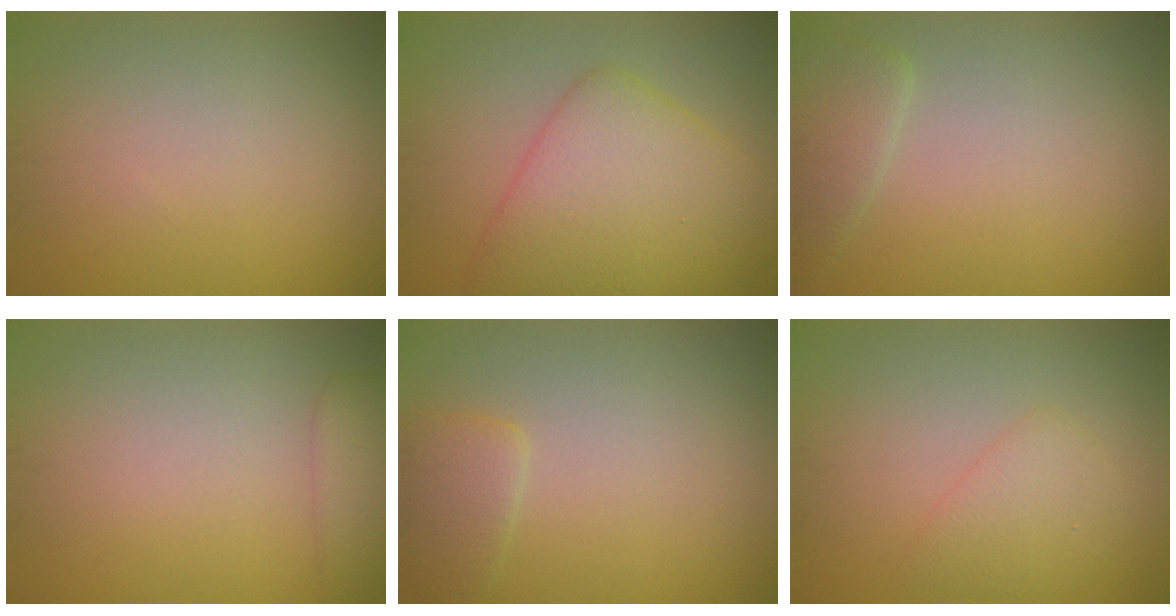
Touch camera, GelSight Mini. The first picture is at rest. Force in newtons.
{"total": 8.0, "press": 8.0, "slide": 0.1}
{"total": 2.6, "press": 2.6, "slide": 0.3}
{"total": 2.8, "press": 2.8, "slide": 0.1}
{"total": 2.2, "press": 2.1, "slide": 0.2}
{"total": 2.5, "press": 2.4, "slide": 0.2}